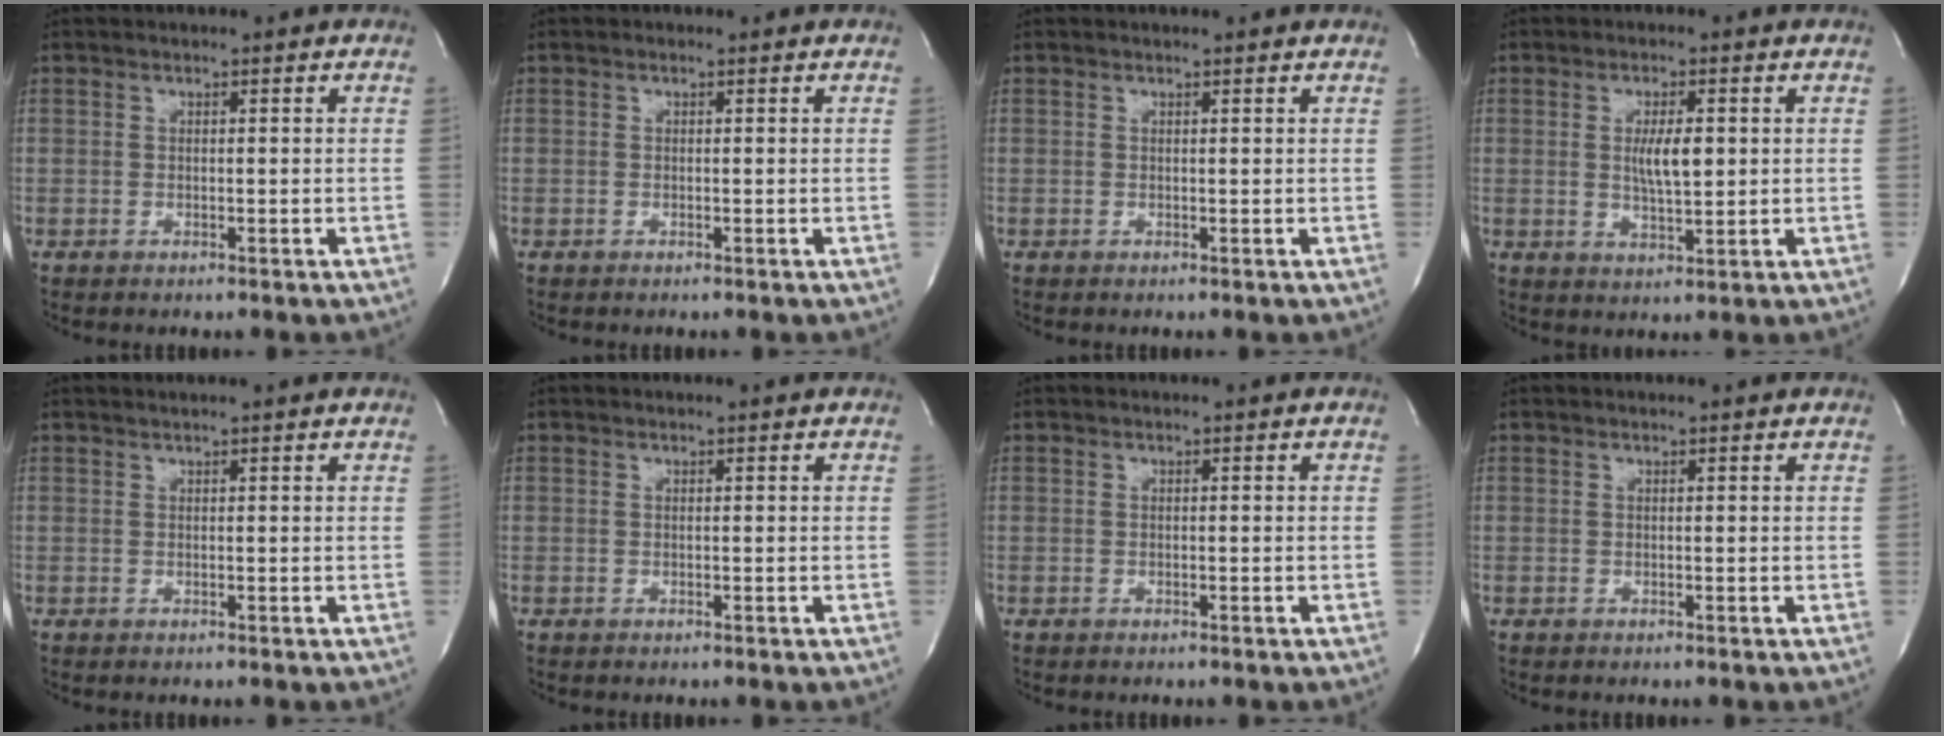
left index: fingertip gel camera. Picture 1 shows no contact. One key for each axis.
{"total": 0.0}
{"total": 1.9, "fx": 1.8, "fy": 0.0, "fz": 0.6, "tx": -0.012, "ty": 0.006, "tz": 0.016}
{"total": 4.6, "fx": 0.5, "fy": 1.0, "fz": 4.5, "tx": -0.081, "ty": -0.008, "tz": 0.010}
{"total": 1.6, "fx": 1.4, "fy": -0.5, "fz": 0.5, "tx": -0.011, "ty": 0.007, "tz": 0.023}
{"total": 0.8, "fx": 0.7, "fy": -0.1, "fz": 0.3, "tx": -0.010, "ty": 0.003, "tz": 0.008}
{"total": 0.0}
{"total": 1.4, "fx": 1.3, "fy": -0.1, "fz": 0.5, "tx": -0.011, "ty": 0.005, "tz": 0.013}